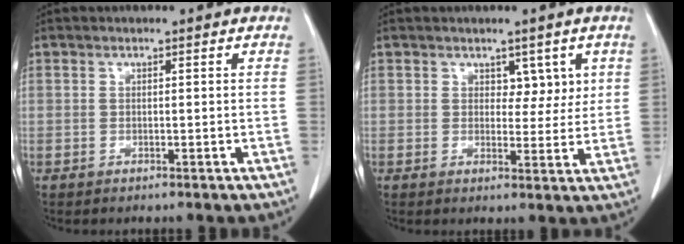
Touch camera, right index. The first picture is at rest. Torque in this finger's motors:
{"motor_torque": [0.02, -0.06, -0.04, -0.01]}